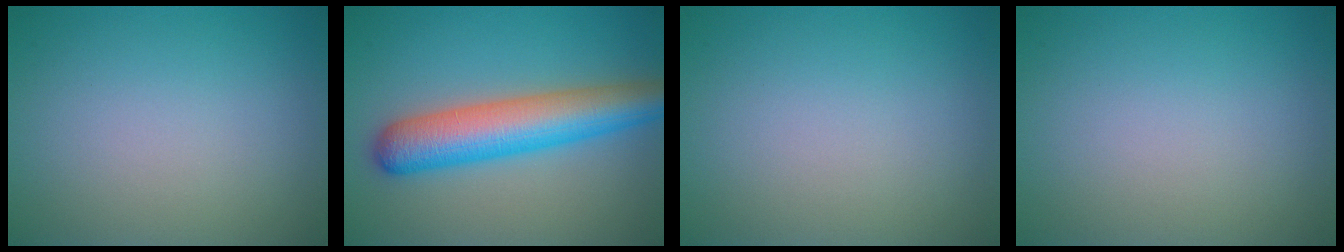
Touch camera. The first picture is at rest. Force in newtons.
{"total": 7.7, "press": 7.6, "slide": 0.3}
{"total": 0.0}
{"total": 0.0}